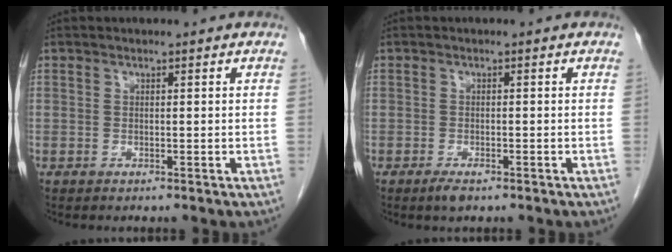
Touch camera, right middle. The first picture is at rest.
{"total": 1.9, "force": [-1.3, 0.7, 1.3], "torque": [-0.026, -0.002, -0.018]}